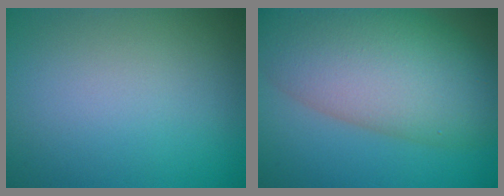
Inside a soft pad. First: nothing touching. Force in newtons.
{"total": 12.1, "press": 12.1, "slide": 0.6}